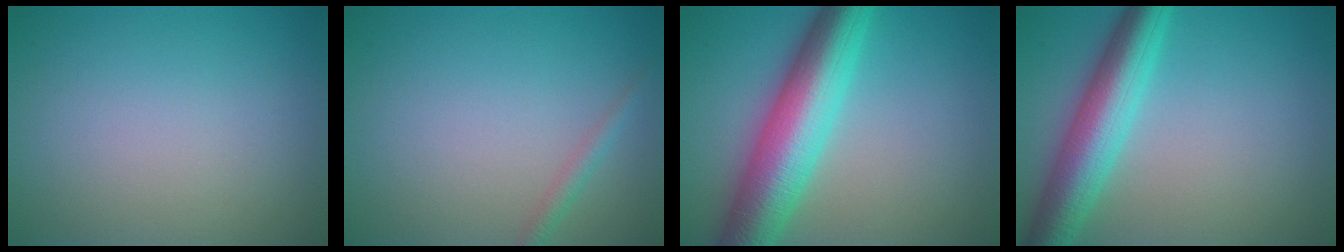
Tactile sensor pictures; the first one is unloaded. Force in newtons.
{"total": 1.2, "press": 1.2, "slide": 0.1}
{"total": 9.6, "press": 9.6, "slide": 0.1}
{"total": 6.8, "press": 6.8, "slide": 0.1}